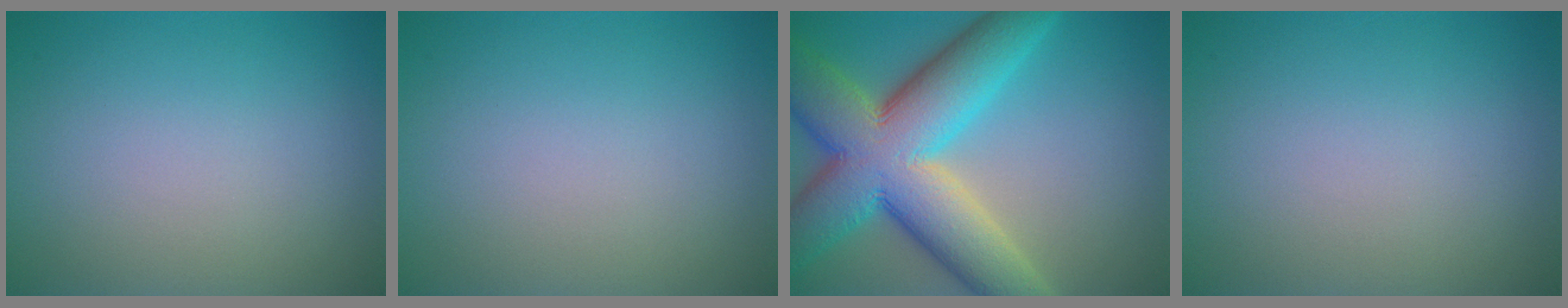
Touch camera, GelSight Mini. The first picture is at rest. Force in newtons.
{"total": 0.0}
{"total": 13.8, "press": 13.8, "slide": 0.6}
{"total": 0.0}